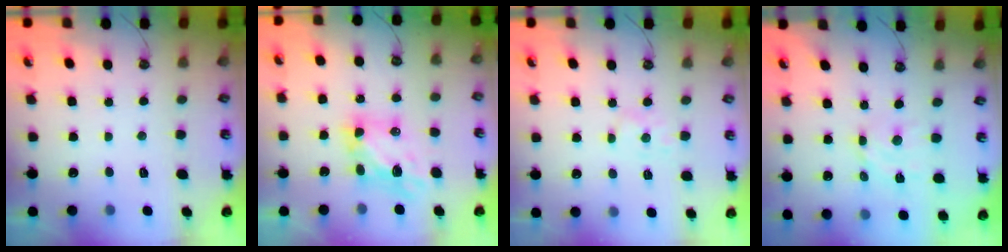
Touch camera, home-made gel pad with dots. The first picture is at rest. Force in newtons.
{"total": 6.9, "press": 6.8, "slide": 0.6}
{"total": 5.5, "press": 5.5, "slide": 0.8}
{"total": 6.8, "press": 6.7, "slide": 1.2}